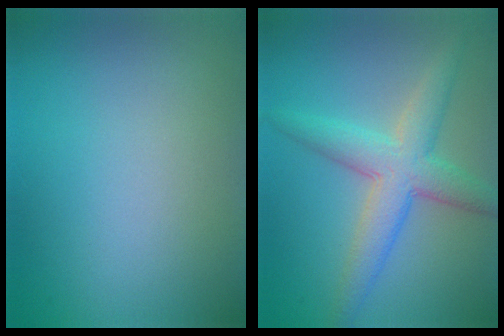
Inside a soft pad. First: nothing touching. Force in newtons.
{"total": 4.9, "press": 4.9, "slide": 0.1}